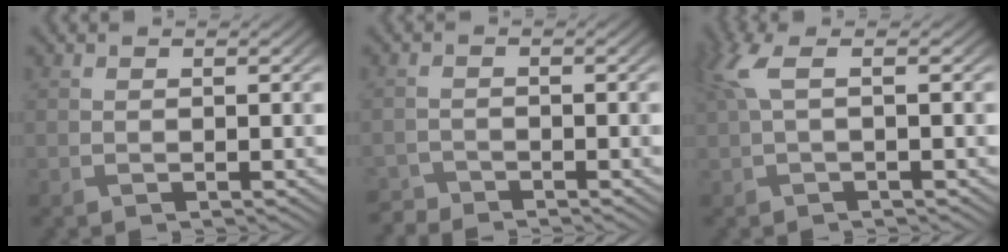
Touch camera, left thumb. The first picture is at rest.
{"total": 2.0, "force": [-2.0, 0.3, -0.1], "torque": [0.002, -0.004, -0.044]}
{"total": 3.8, "force": [1.1, 1.0, 3.5], "torque": [-0.082, 0.013, 0.019]}